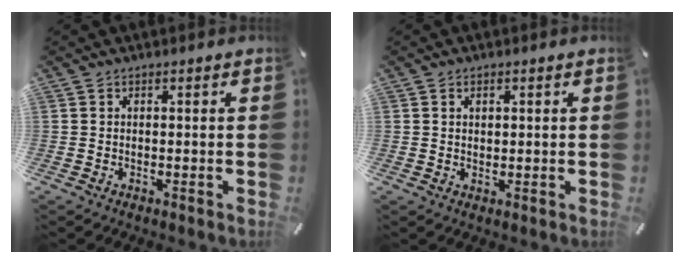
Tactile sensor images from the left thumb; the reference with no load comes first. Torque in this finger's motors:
{"motor_torque": [-0.42, -0.36, -0.19, 0.21, 0.00]}